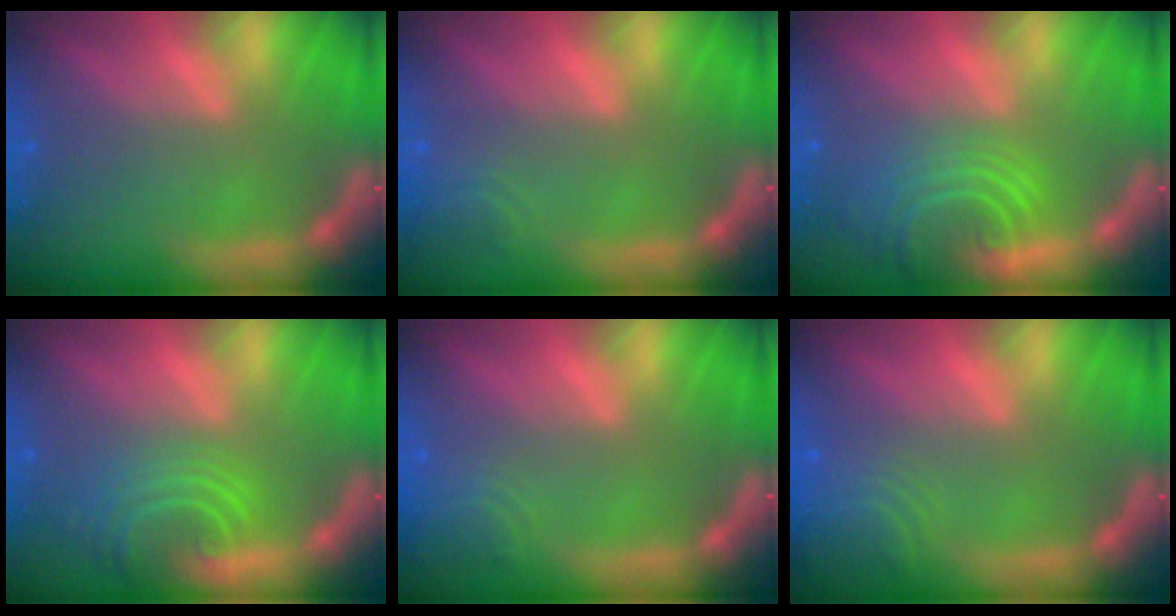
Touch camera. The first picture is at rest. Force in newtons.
{"total": 1.9}
{"total": 7.0}
{"total": 5.5}
{"total": 2.9}
{"total": 4.5}